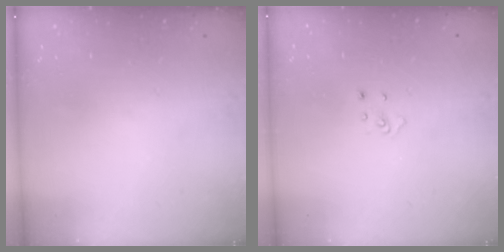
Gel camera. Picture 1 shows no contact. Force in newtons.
{"total": 2.8, "press": 2.8, "slide": 0.2}